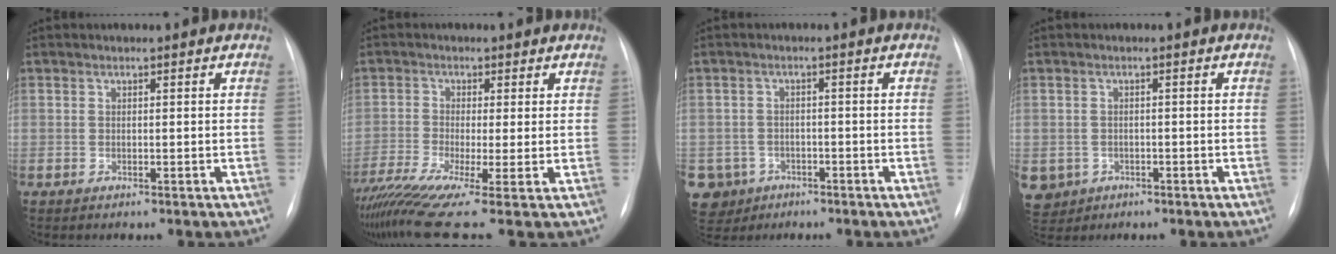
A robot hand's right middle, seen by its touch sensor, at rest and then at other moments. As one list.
[{"total": 13.9, "force": [-8.8, 1.3, 10.6], "torque": [-0.234, -0.039, -0.154]}, {"total": 7.4, "force": [-3.7, 6.4, 0.7], "torque": [-0.031, 0.008, -0.056]}, {"total": 6.8, "force": [-2.9, 6.0, 1.6], "torque": [-0.050, 0.002, -0.038]}]